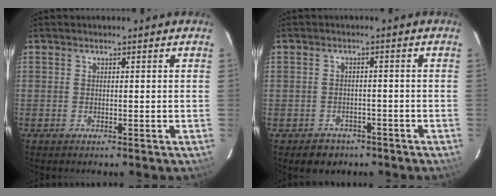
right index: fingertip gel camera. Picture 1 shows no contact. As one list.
[{"total": 4.6, "force": [-3.0, 3.5, 0.6], "torque": [-0.016, 0.018, -0.036]}]